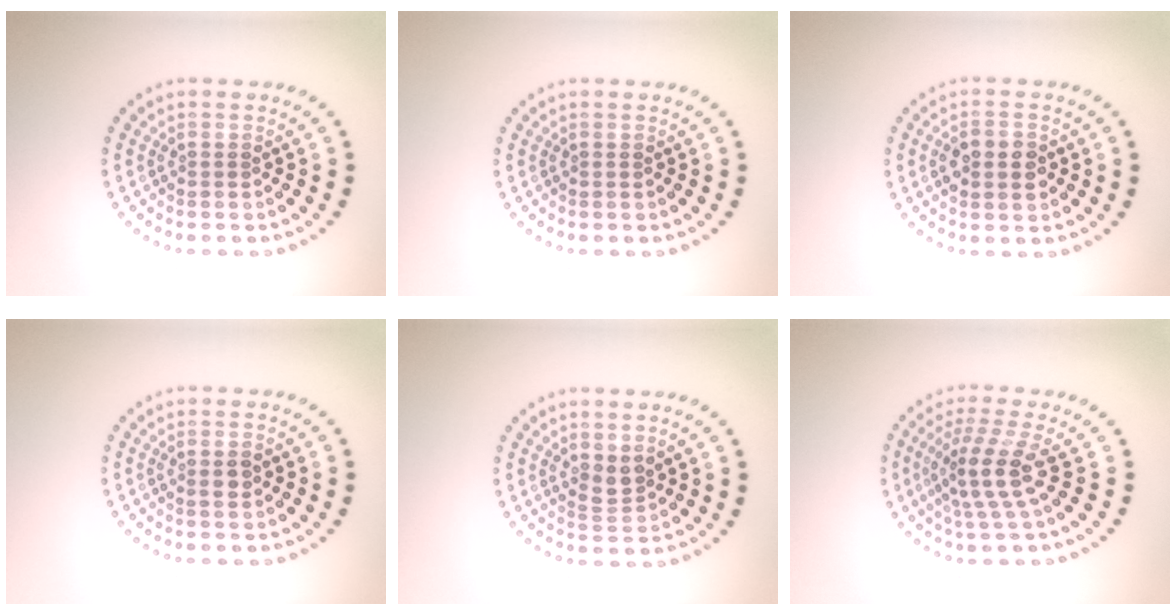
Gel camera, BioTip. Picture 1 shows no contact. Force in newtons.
{"total": 0.0}
{"total": 2.9, "press": 2.9, "slide": 0.0}
{"total": 1.1, "press": 1.1, "slide": 0.3}
{"total": 1.7, "press": 1.3, "slide": 1.0}
{"total": 3.6, "press": 2.8, "slide": 2.3}